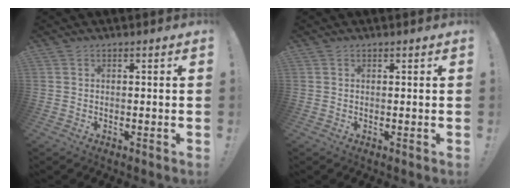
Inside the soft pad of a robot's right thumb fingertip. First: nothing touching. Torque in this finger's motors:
{"motor_torque": [-0.20, 0.32, 0.12, -0.02, -0.01]}